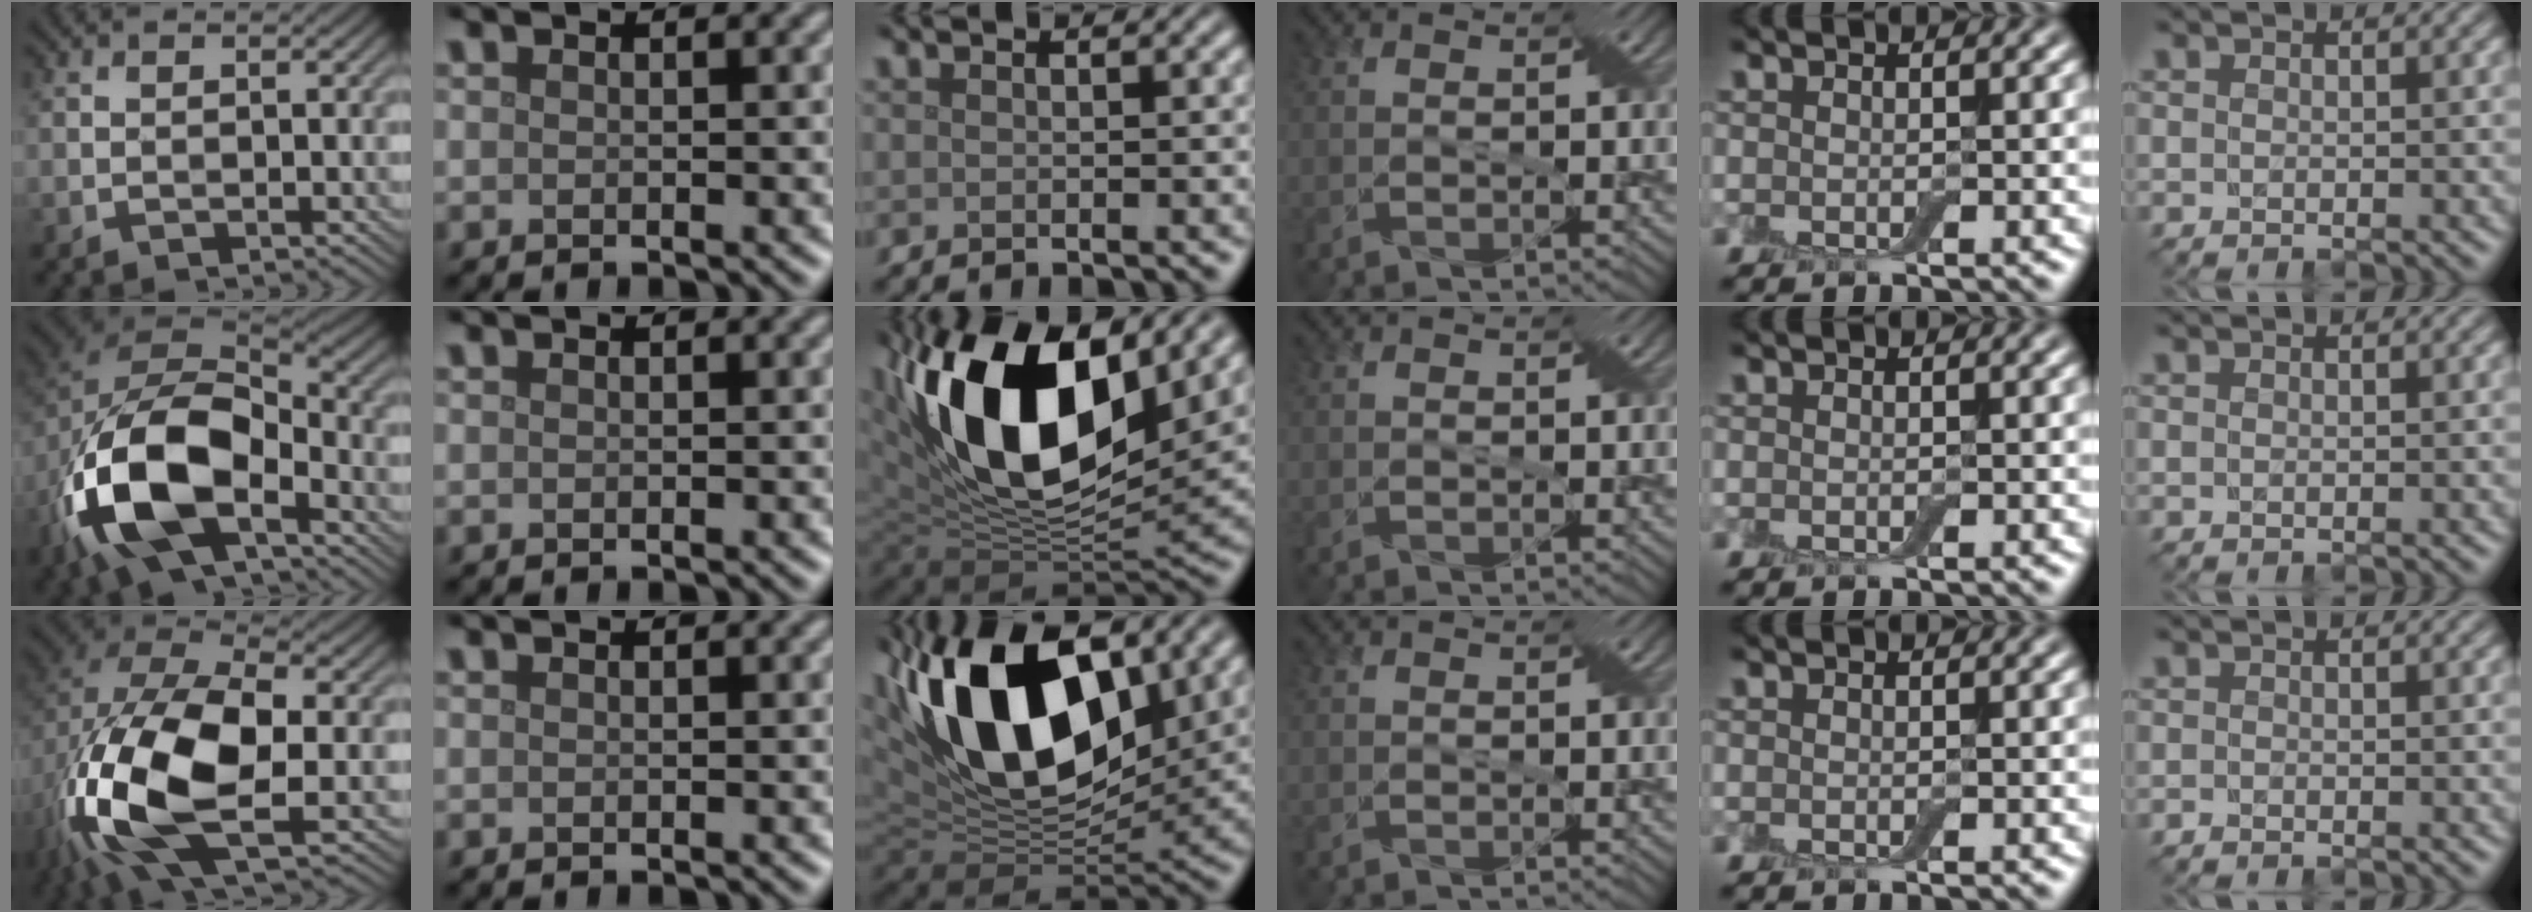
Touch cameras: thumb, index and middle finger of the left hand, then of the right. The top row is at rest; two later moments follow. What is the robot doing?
{"motion": "cut", "object": "cling film"}